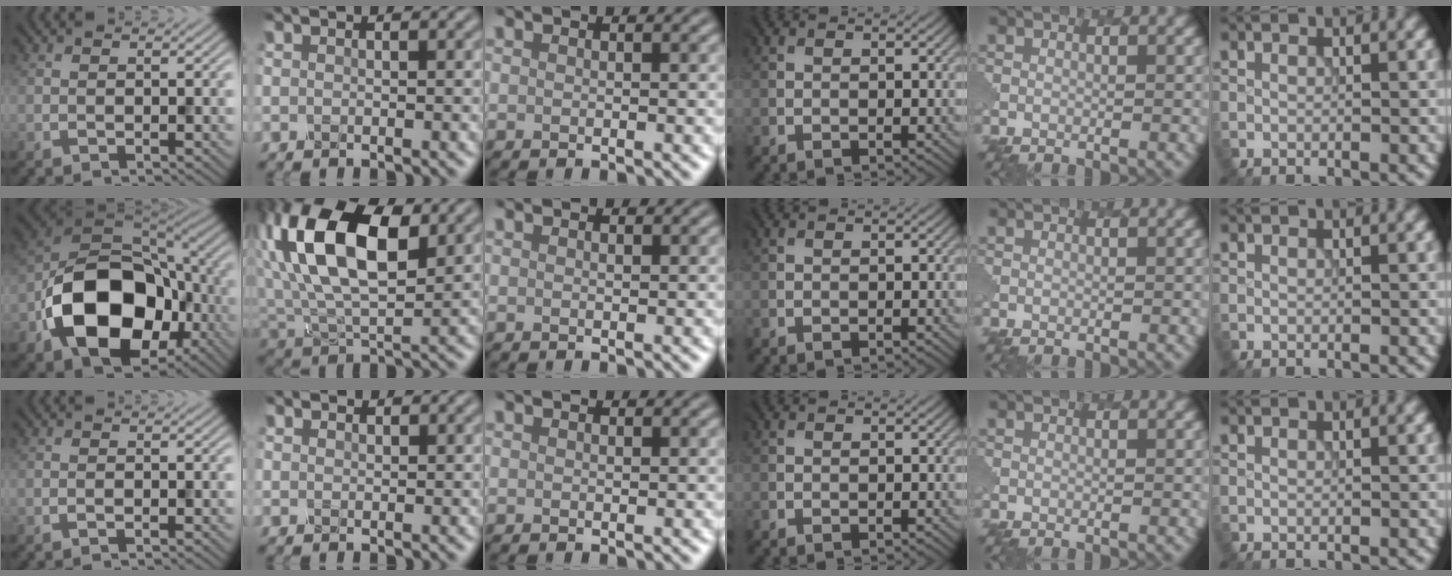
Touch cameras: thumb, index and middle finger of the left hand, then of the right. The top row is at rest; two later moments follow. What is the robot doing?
{"motion": "dispense", "object": "toothpaste"}